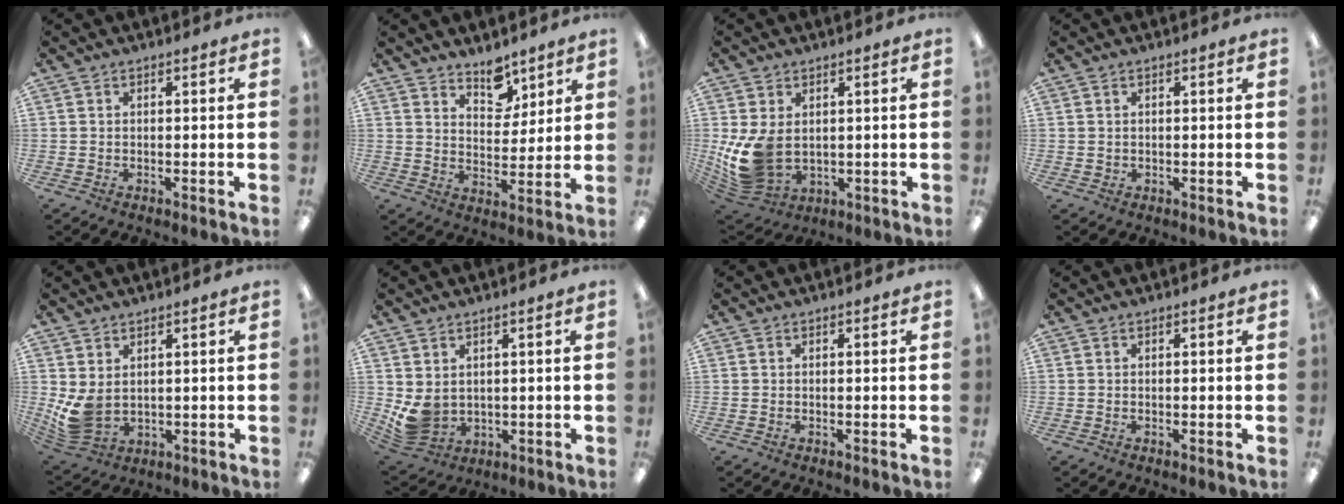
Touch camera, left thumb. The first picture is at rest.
{"total": 7.8, "force": [6.5, 3.8, 1.9], "torque": [-0.012, -0.048, 0.118]}
{"total": 11.6, "force": [0.0, 8.3, 8.1], "torque": [-0.195, -0.004, 0.007]}
{"total": 0.6, "force": [0.3, 0.5, 0.0], "torque": [0.000, 0.003, 0.006]}
{"total": 6.8, "force": [1.9, 4.7, 4.5], "torque": [-0.116, -0.017, 0.039]}
{"total": 6.1, "force": [1.8, 4.8, 3.3], "torque": [-0.092, -0.011, 0.038]}
{"total": 0.0}
{"total": 0.0}